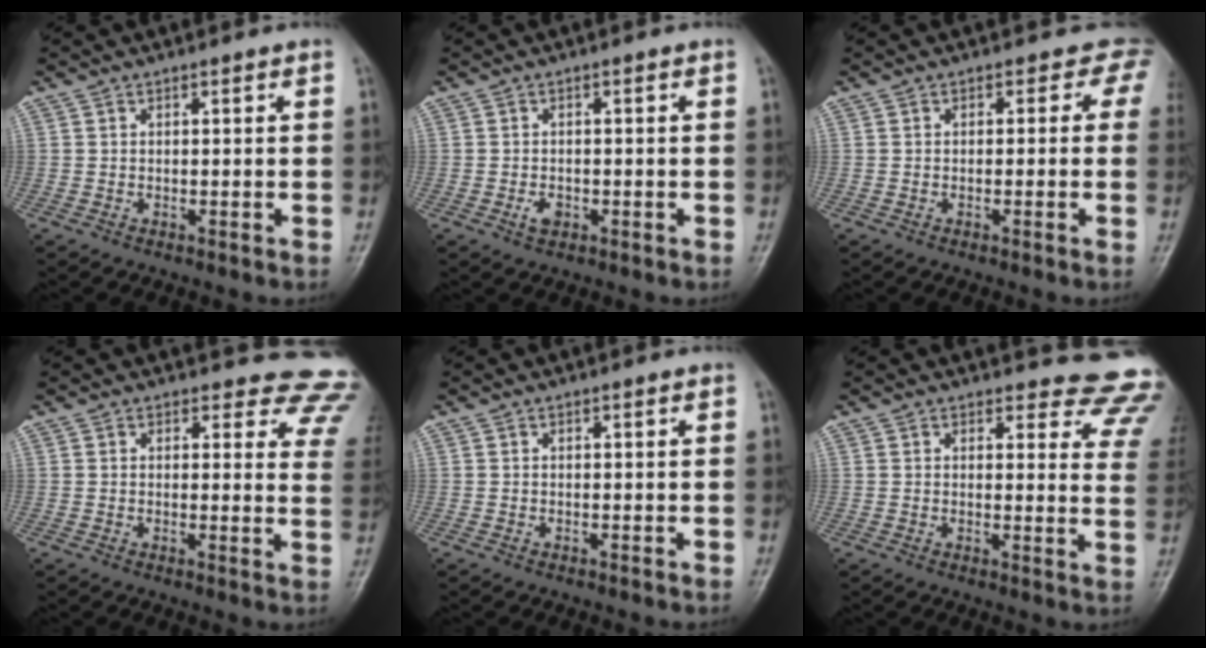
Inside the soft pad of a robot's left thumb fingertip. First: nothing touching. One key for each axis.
{"total": 2.1, "fx": -0.9, "fy": 1.4, "fz": 1.4, "tx": -0.024, "ty": 0.004, "tz": -0.014}
{"total": 2.2, "fx": 0.4, "fy": 2.0, "fz": 0.9, "tx": 0.023, "ty": 0.009, "tz": -0.016}
{"total": 11.1, "fx": 10.3, "fy": 3.9, "fz": 1.1, "tx": 0.047, "ty": -0.077, "tz": 0.073}
{"total": 0.0}
{"total": 12.7, "fx": 12.2, "fy": 3.4, "fz": 1.0, "tx": 0.046, "ty": -0.109, "tz": 0.099}